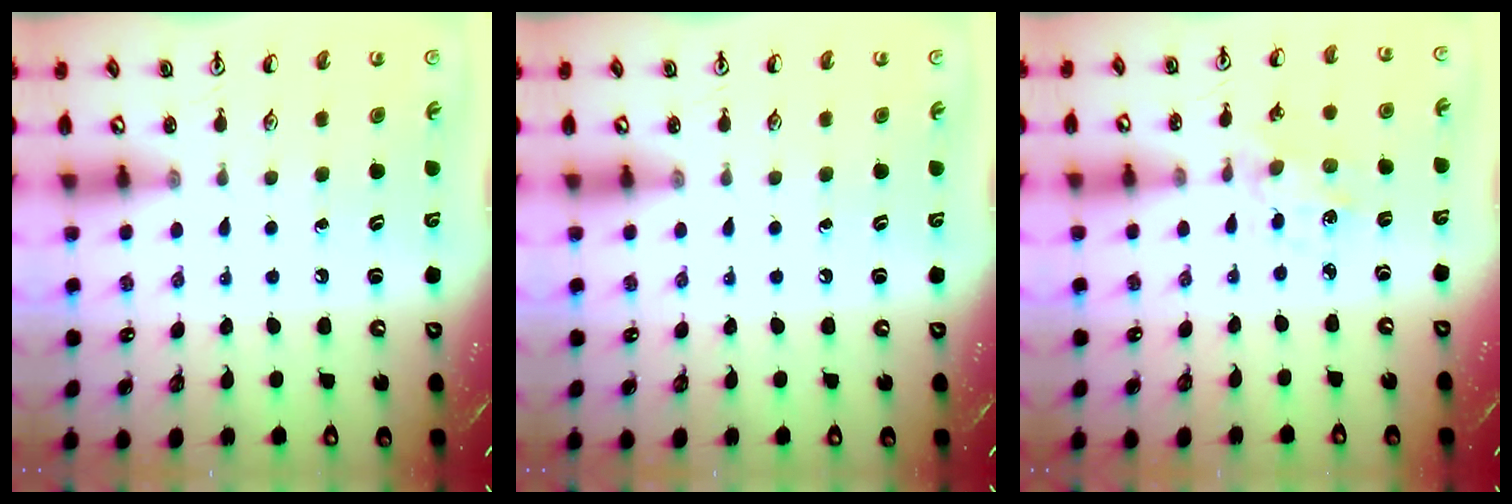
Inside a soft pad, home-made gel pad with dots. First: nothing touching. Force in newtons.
{"total": 0.0}
{"total": 2.0, "press": 1.9, "slide": 0.4}